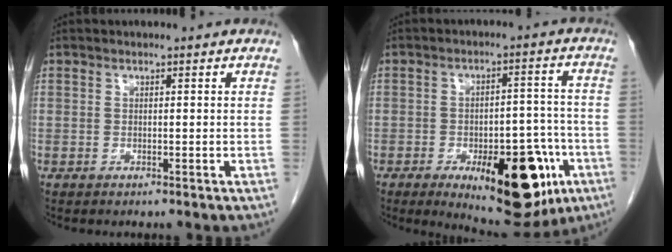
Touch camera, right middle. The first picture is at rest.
{"total": 17.4, "force": [-7.8, 6.7, 14.0], "torque": [-0.150, 0.010, -0.093]}